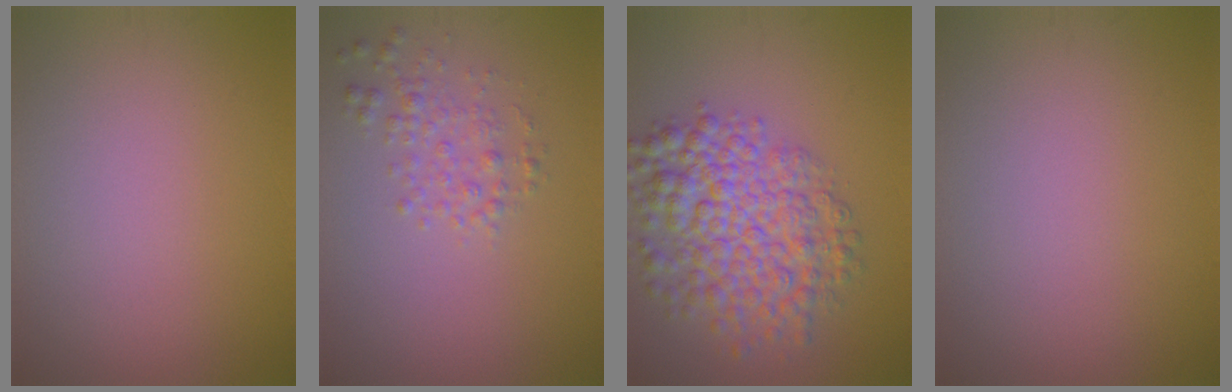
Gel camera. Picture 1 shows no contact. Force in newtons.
{"total": 2.0, "press": 2.0, "slide": 0.1}
{"total": 7.4, "press": 7.4, "slide": 0.2}
{"total": 0.0}